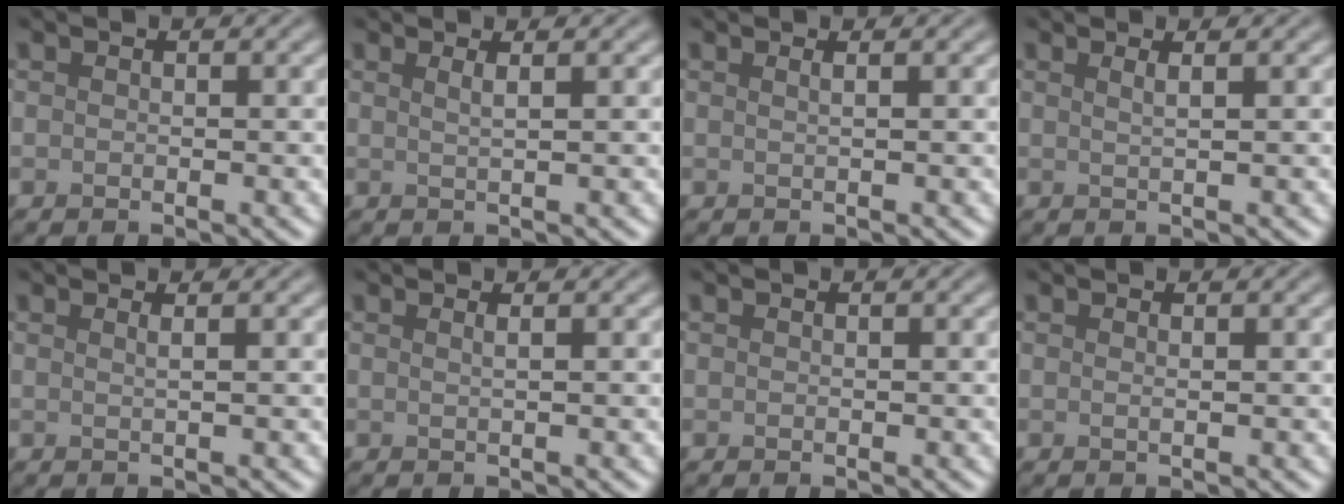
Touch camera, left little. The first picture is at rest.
{"total": 1.5, "force": [0.7, 0.6, 1.2], "torque": [-0.011, 0.004, 0.001]}
{"total": 1.4, "force": [0.6, 0.6, 1.0], "torque": [-0.003, -0.003, -0.005]}
{"total": 1.6, "force": [0.8, 0.7, 1.2], "torque": [-0.009, 0.002, -0.002]}
{"total": 1.3, "force": [0.6, 0.6, 1.1], "torque": [-0.008, -0.001, -0.005]}
{"total": 1.2, "force": [0.5, 0.5, 1.0], "torque": [-0.006, -0.001, -0.004]}
{"total": 0.0}
{"total": 0.6, "force": [0.2, 0.2, 0.5], "torque": [-0.002, -0.001, 0.000]}